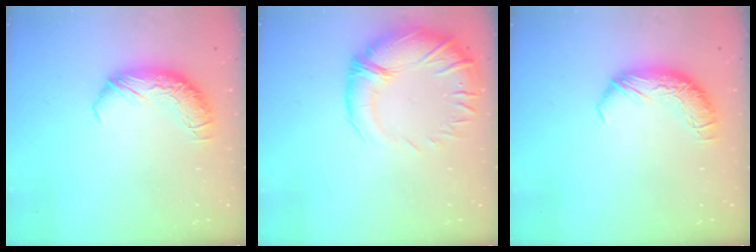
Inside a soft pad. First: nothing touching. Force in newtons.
{"total": 4.4, "press": 2.3, "slide": 3.7}
{"total": 0.0}